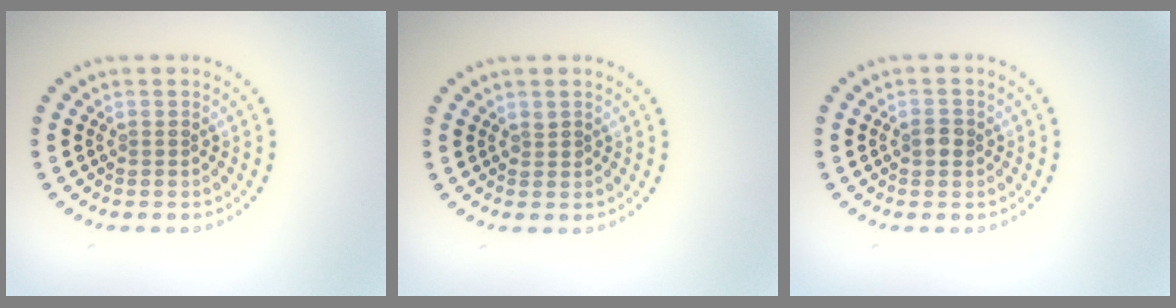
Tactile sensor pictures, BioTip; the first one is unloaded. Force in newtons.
{"total": 0.6, "press": 0.4, "slide": 0.4}
{"total": 1.4, "press": 1.4, "slide": 0.1}